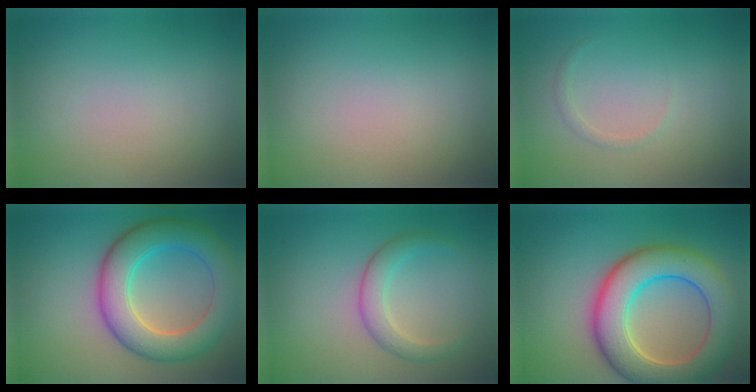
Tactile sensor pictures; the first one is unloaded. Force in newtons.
{"total": 0.0}
{"total": 0.7, "press": 0.7, "slide": 0.1}
{"total": 7.7, "press": 7.7, "slide": 0.3}
{"total": 2.7, "press": 2.7, "slide": 0.2}
{"total": 9.5, "press": 9.5, "slide": 0.7}